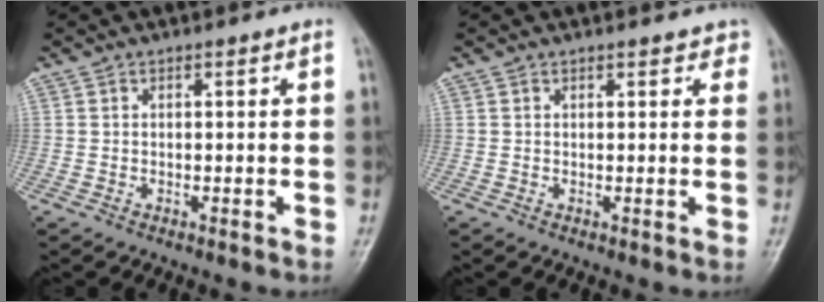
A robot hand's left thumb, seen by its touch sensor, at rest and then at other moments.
{"total": 2.1, "force": [1.7, 1.1, 0.7], "torque": [0.017, -0.002, 0.013]}